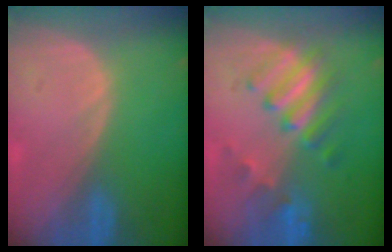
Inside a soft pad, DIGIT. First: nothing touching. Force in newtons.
{"total": 6.5, "press": 6.5, "slide": 0.8}